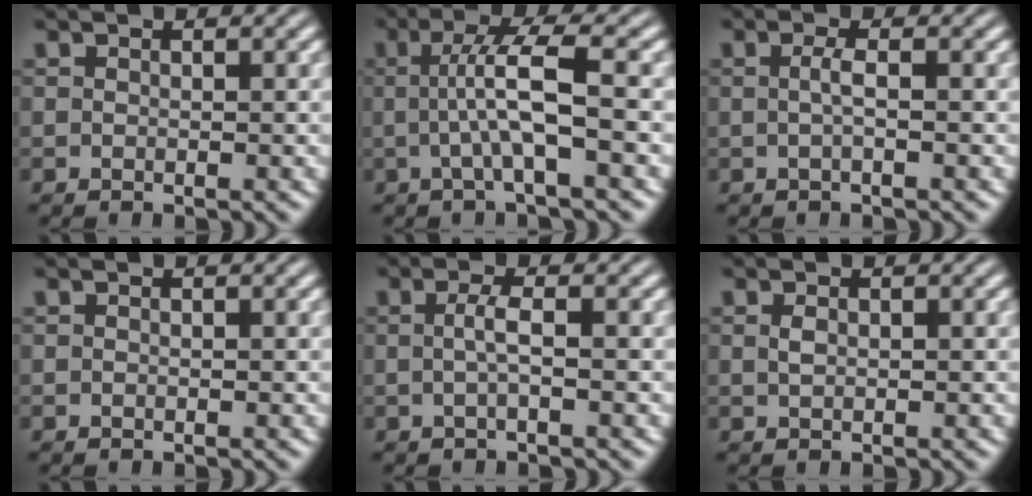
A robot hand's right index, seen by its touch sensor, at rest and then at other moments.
{"total": 3.9, "force": [0.2, -0.1, 3.9], "torque": [-0.073, 0.004, 0.004]}
{"total": 1.5, "force": [-0.5, -0.8, 1.1], "torque": [-0.024, -0.004, -0.004]}
{"total": 0.0}
{"total": 1.8, "force": [-0.4, -0.8, 1.5], "torque": [-0.032, -0.002, -0.002]}
{"total": 0.8, "force": [0.1, -0.8, 0.3], "torque": [-0.003, -0.008, 0.012]}